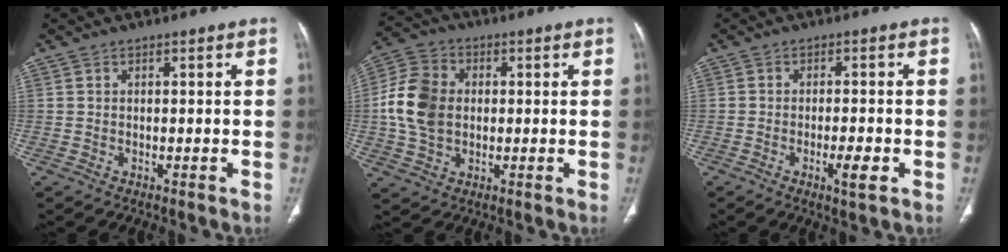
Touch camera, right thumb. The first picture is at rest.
{"total": 11.3, "force": [0.4, 8.5, 7.4], "torque": [-0.137, 0.013, 0.006]}
{"total": 4.2, "force": [-1.6, 0.9, 3.7], "torque": [-0.063, 0.000, -0.028]}